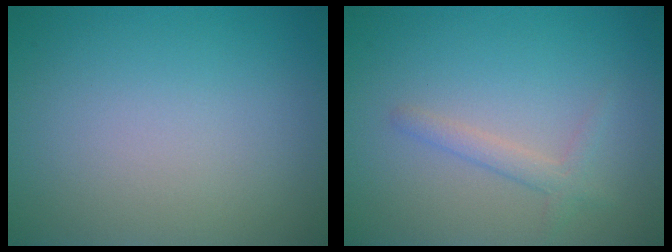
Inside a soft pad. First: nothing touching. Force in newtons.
{"total": 1.7, "press": 1.7, "slide": 0.1}